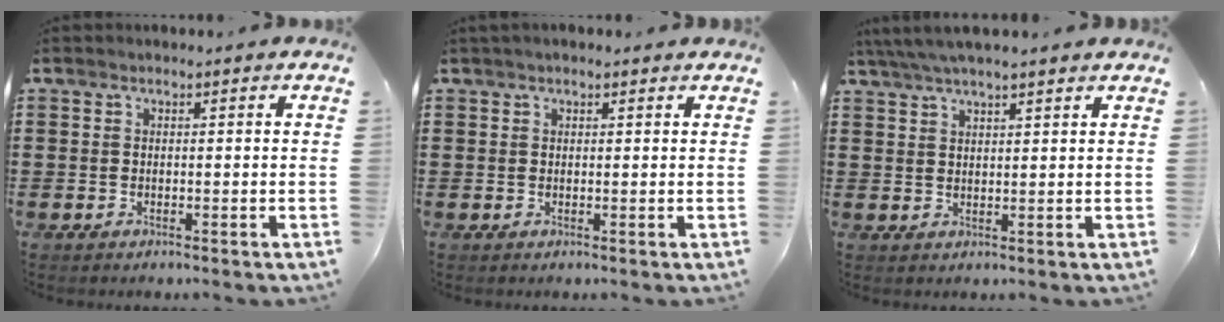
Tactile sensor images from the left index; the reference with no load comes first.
{"total": 0.9, "force": [0.6, 0.5, 0.5], "torque": [-0.012, 0.005, 0.011]}
{"total": 3.9, "force": [3.3, 0.3, 2.0], "torque": [-0.048, -0.003, 0.060]}